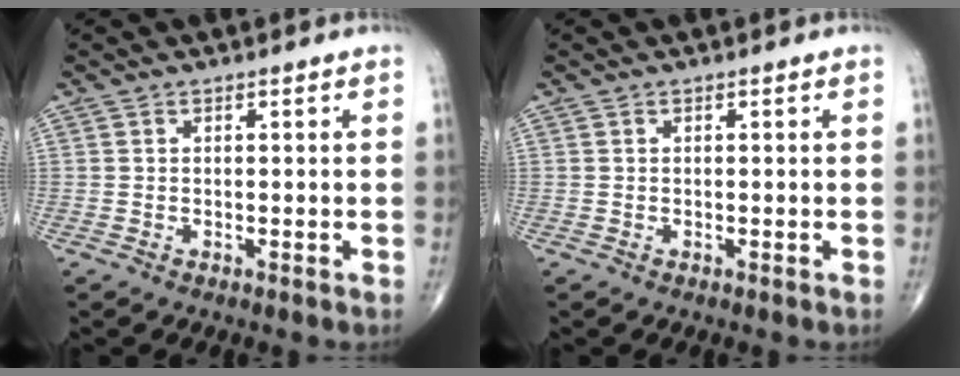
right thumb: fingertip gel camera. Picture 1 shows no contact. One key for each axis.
{"total": 0.0}